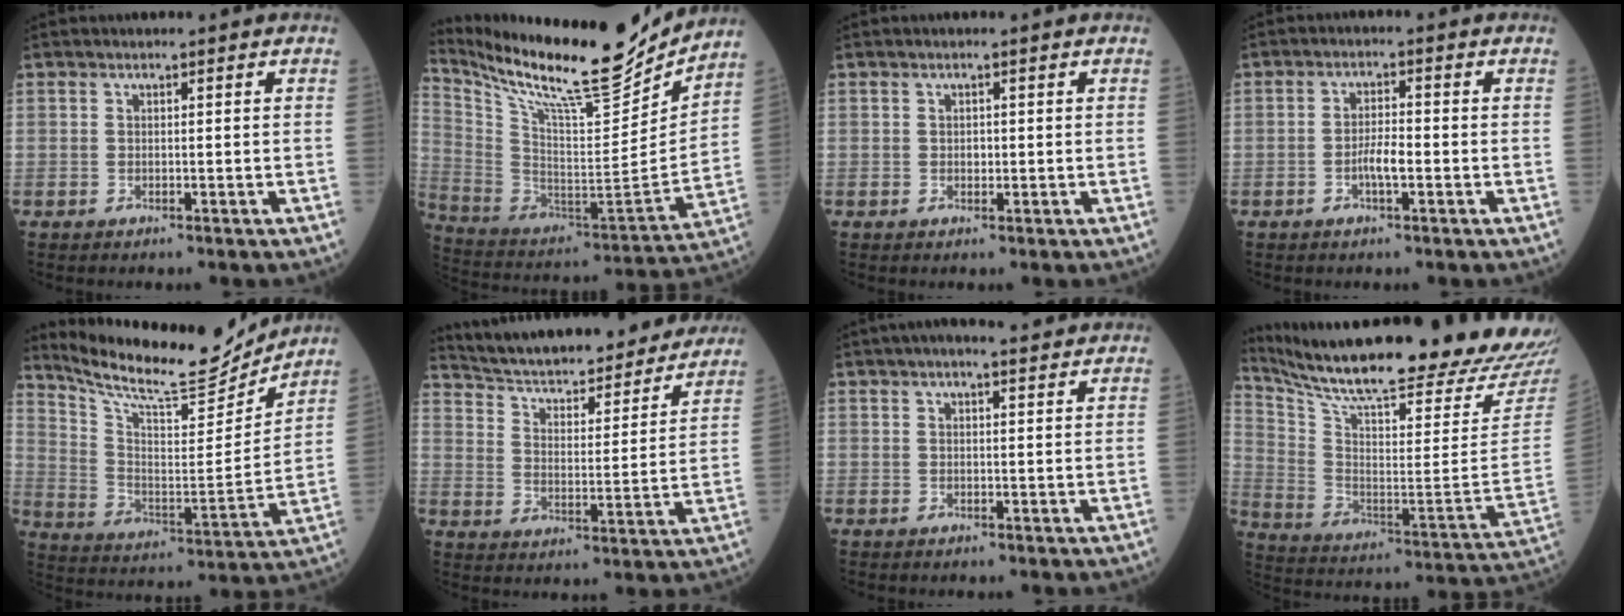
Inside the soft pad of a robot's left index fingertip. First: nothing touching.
{"total": 23.9, "force": [21.2, 2.3, 10.6], "torque": [-0.215, -0.049, 0.346]}
{"total": 0.8, "force": [0.1, 0.6, 0.6], "torque": [-0.011, 0.002, 0.001]}
{"total": 3.3, "force": [-1.1, 0.7, 3.0], "torque": [-0.059, 0.002, -0.022]}
{"total": 17.4, "force": [16.3, 2.2, 5.6], "torque": [-0.114, -0.022, 0.264]}
{"total": 25.6, "force": [23.4, 5.0, 9.3], "torque": [-0.151, -0.017, 0.320]}
{"total": 5.6, "force": [4.6, 1.0, 3.1], "torque": [-0.049, 0.030, 0.065]}
{"total": 31.4, "force": [28.6, 0.5, 12.9], "torque": [-0.235, -0.117, 0.403]}